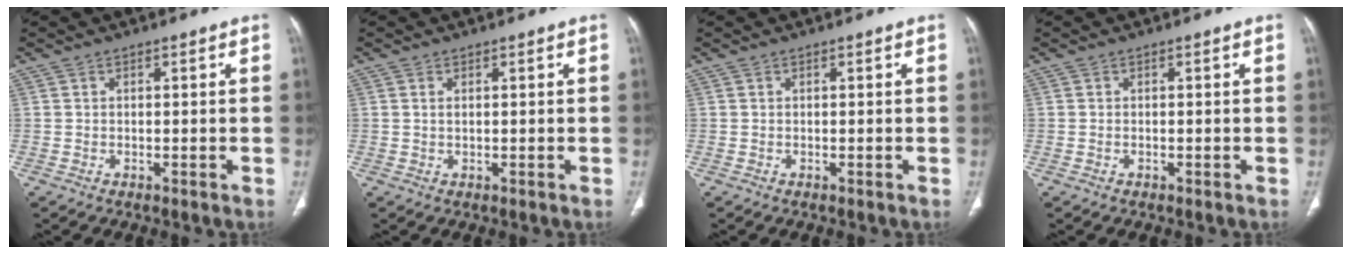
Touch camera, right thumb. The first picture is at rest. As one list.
[{"total": 0.8, "force": [0.3, 0.4, 0.7], "torque": [-0.017, 0.003, 0.007]}, {"total": 0.0}, {"total": 0.0}]